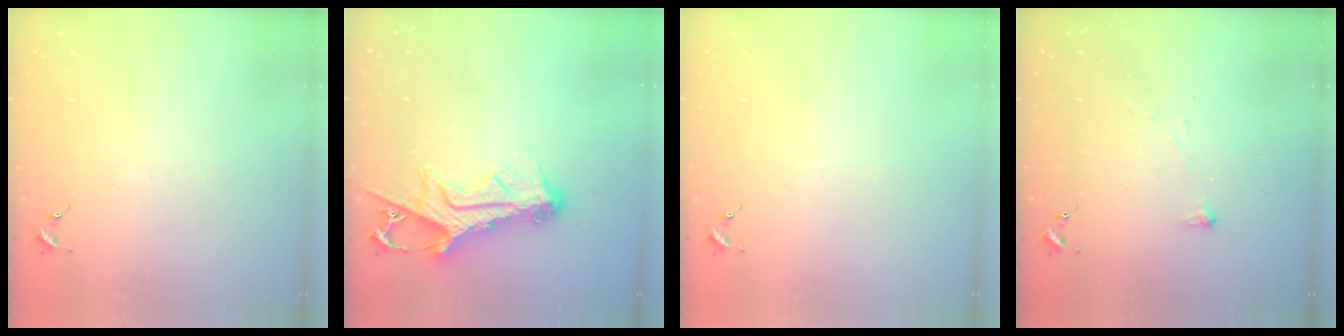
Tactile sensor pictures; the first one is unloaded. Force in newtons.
{"total": 12.9, "press": 12.8, "slide": 1.2}
{"total": 0.0}
{"total": 2.9, "press": 2.8, "slide": 0.4}